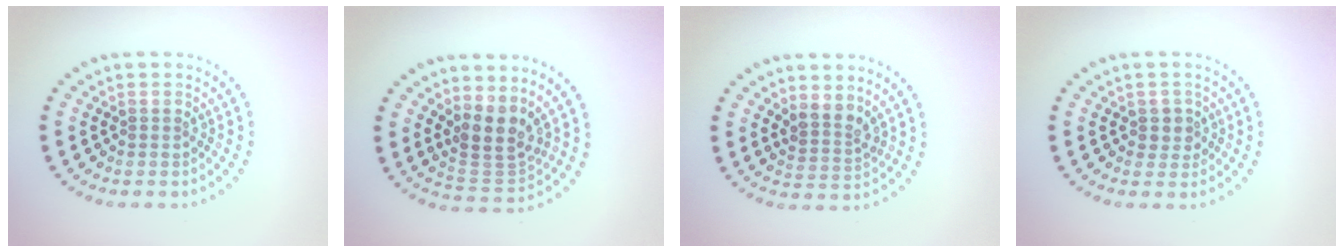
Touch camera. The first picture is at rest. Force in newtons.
{"total": 3.9, "press": 3.2, "slide": 2.1}
{"total": 2.3, "press": 1.8, "slide": 1.5}
{"total": 1.6, "press": 1.4, "slide": 0.7}